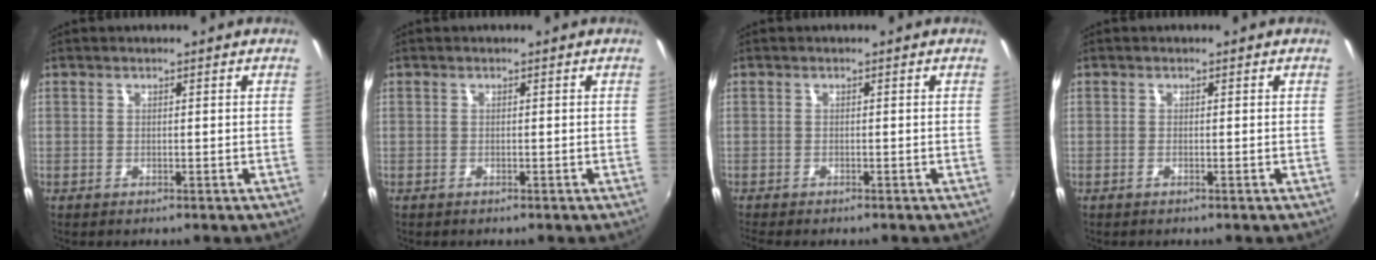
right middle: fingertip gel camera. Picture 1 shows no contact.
{"total": 0.6, "force": [-0.4, 0.4, 0.1], "torque": [-0.004, -0.003, -0.008]}
{"total": 3.1, "force": [-2.7, 0.8, 1.4], "torque": [-0.032, -0.022, -0.043]}
{"total": 0.6, "force": [-0.4, -0.2, 0.3], "torque": [-0.003, 0.000, -0.010]}